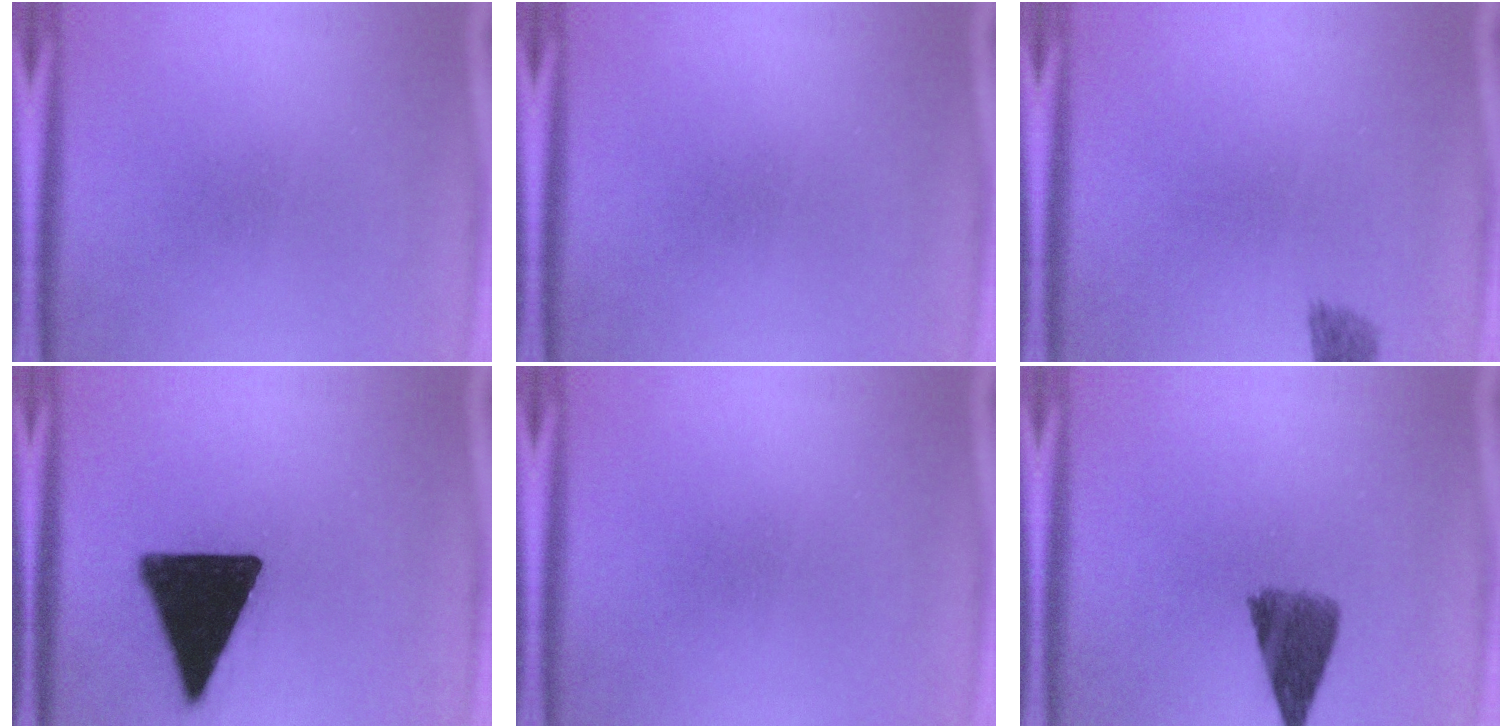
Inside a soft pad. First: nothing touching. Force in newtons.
{"total": 0.0}
{"total": 1.9}
{"total": 19.1}
{"total": 0.0}
{"total": 7.1}